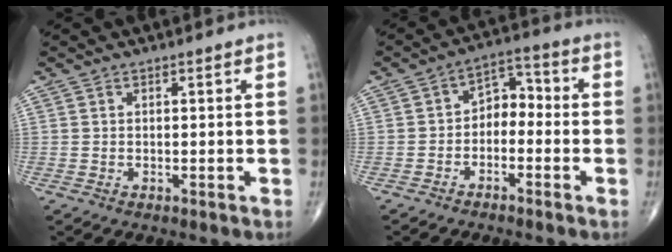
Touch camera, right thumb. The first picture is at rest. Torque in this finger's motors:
{"motor_torque": [0.04, 0.10, 0.28, 0.07, 0.06]}